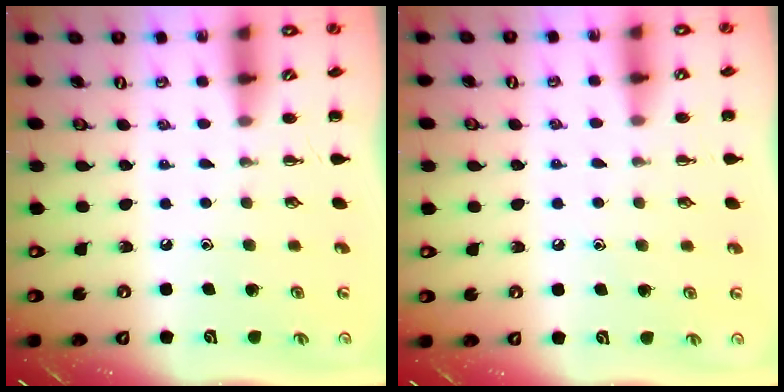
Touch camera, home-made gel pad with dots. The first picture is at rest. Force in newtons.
{"total": 7.0, "press": 6.6, "slide": 2.3}